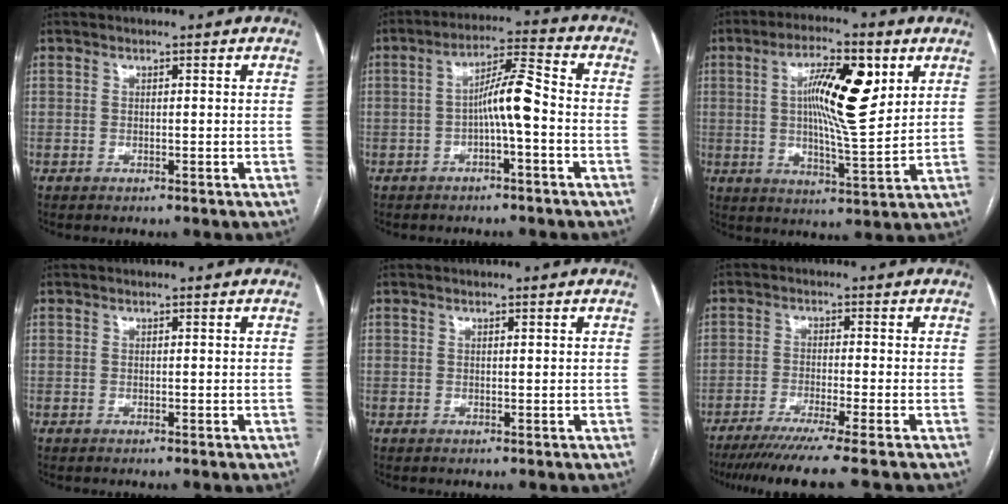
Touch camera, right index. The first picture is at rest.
{"total": 6.9, "force": [-1.5, 0.6, 6.7], "torque": [-0.118, 0.023, -0.027]}
{"total": 13.0, "force": [3.8, 2.6, 12.1], "torque": [-0.208, 0.008, 0.061]}
{"total": 0.0}
{"total": 0.0}
{"total": 9.4, "force": [-7.6, -1.9, 5.2], "torque": [-0.063, -0.032, -0.119]}